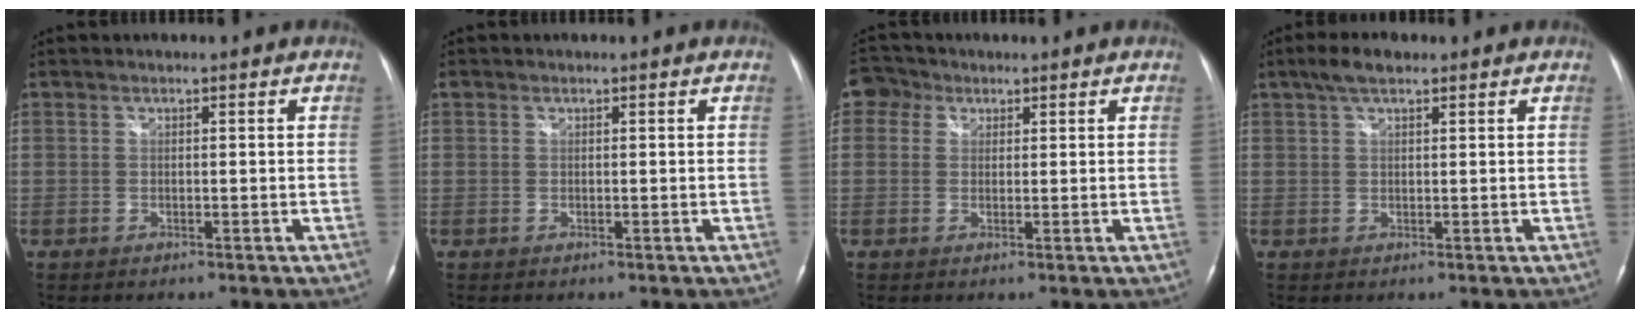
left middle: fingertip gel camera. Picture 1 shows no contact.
{"total": 0.0}
{"total": 3.7, "force": [1.7, 3.2, 0.9], "torque": [-0.021, 0.015, 0.029]}
{"total": 3.8, "force": [2.6, 1.2, 2.4], "torque": [-0.055, 0.015, 0.048]}